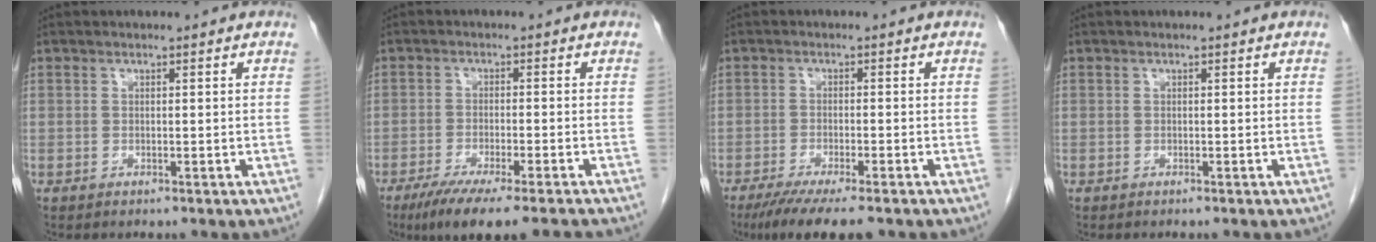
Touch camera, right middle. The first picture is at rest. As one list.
[{"total": 10.9, "force": [-8.6, 0.5, 6.7], "torque": [-0.092, -0.023, -0.134]}, {"total": 8.7, "force": [-6.6, 0.9, 5.7], "torque": [-0.085, -0.020, -0.101]}, {"total": 0.0}]